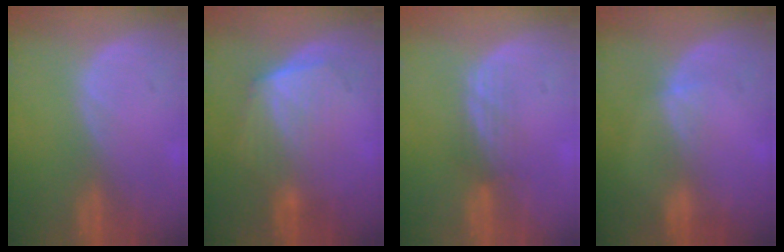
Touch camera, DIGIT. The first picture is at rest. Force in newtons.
{"total": 7.2, "press": 6.5, "slide": 3.0}
{"total": 2.9, "press": 2.6, "slide": 1.3}
{"total": 2.1, "press": 1.7, "slide": 1.2}